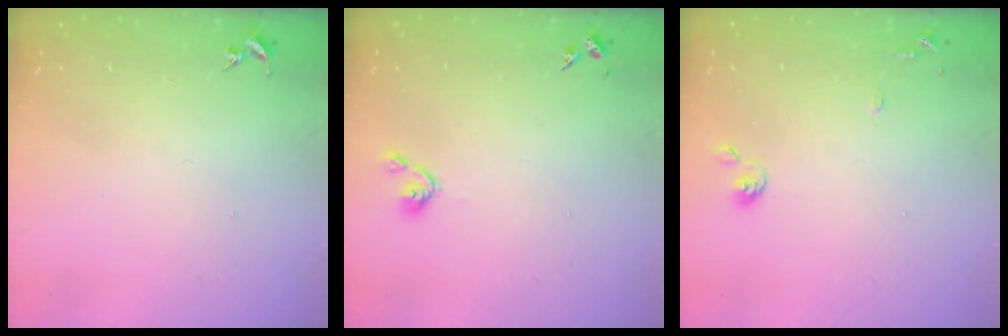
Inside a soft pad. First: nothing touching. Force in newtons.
{"total": 3.7, "press": 3.6, "slide": 0.6}
{"total": 7.0, "press": 7.0, "slide": 0.7}